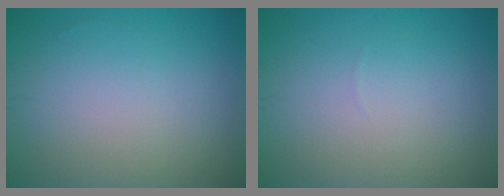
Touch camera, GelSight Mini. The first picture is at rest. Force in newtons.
{"total": 0.0}